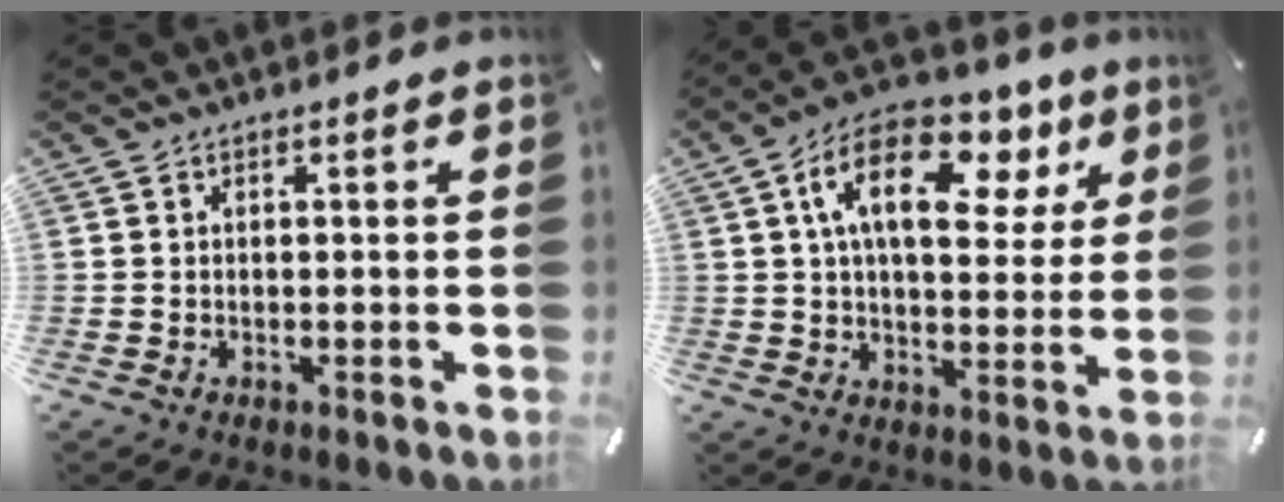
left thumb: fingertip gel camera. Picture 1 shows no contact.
{"total": 16.9, "force": [7.2, 9.5, 11.9], "torque": [-0.195, -0.018, 0.122]}